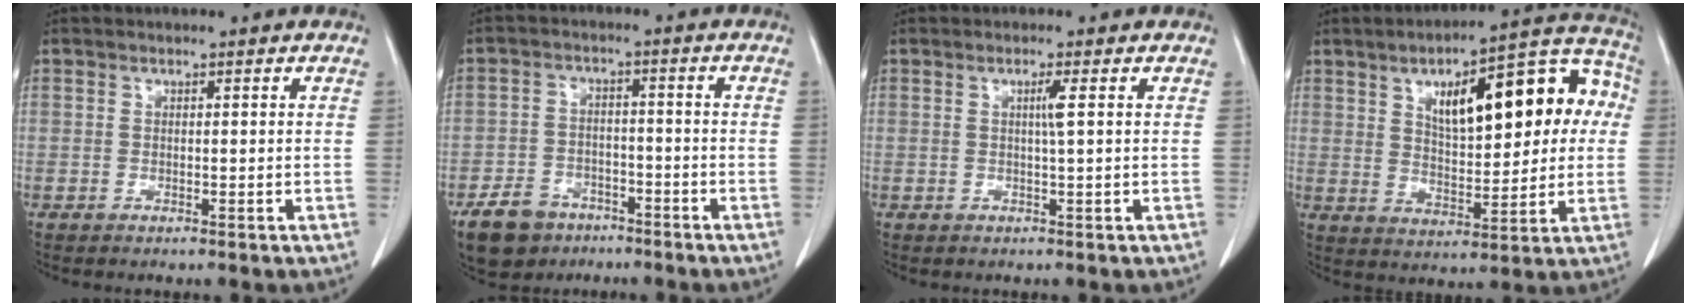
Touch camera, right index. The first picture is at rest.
{"total": 7.5, "force": [-5.3, 4.7, 2.5], "torque": [-0.061, 0.002, -0.088]}
{"total": 1.7, "force": [0.4, -0.5, 1.6], "torque": [-0.025, 0.001, 0.010]}
{"total": 18.9, "force": [4.5, 6.7, 17.1], "torque": [-0.234, 0.041, 0.065]}